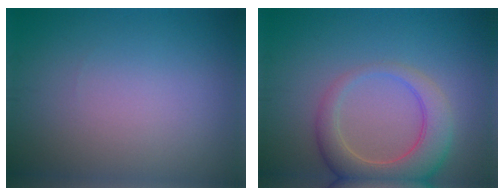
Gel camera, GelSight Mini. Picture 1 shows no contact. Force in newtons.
{"total": 5.6, "press": 5.6, "slide": 0.8}